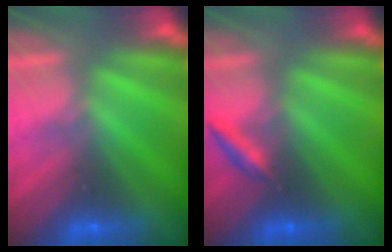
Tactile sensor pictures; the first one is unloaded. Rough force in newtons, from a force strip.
{"total": 2.1}